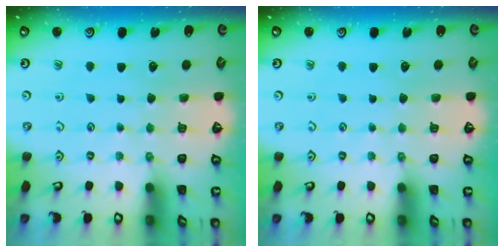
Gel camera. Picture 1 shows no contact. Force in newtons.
{"total": 0.0}